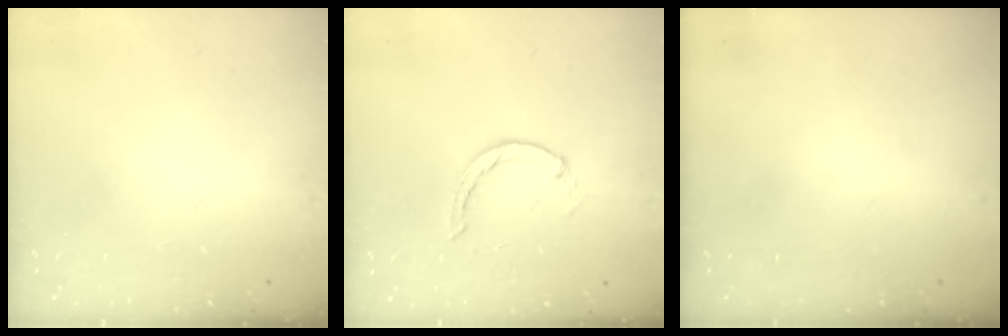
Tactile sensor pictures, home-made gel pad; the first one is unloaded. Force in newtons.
{"total": 0.0}
{"total": 0.0}